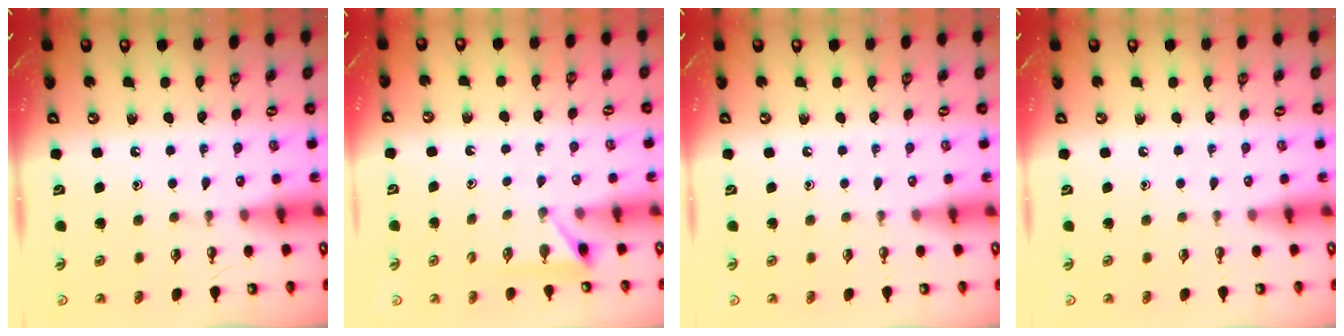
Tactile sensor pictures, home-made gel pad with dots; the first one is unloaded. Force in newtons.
{"total": 3.0, "press": 2.9, "slide": 0.4}
{"total": 0.0}
{"total": 0.0}